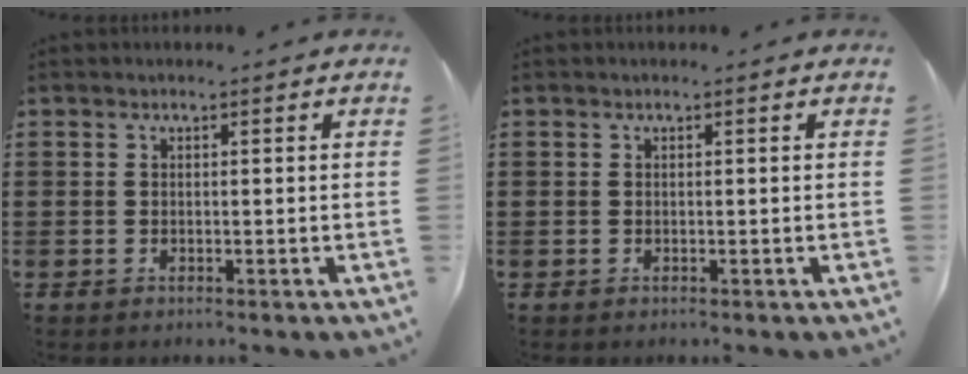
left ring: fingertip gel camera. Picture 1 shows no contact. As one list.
[{"total": 0.0}]